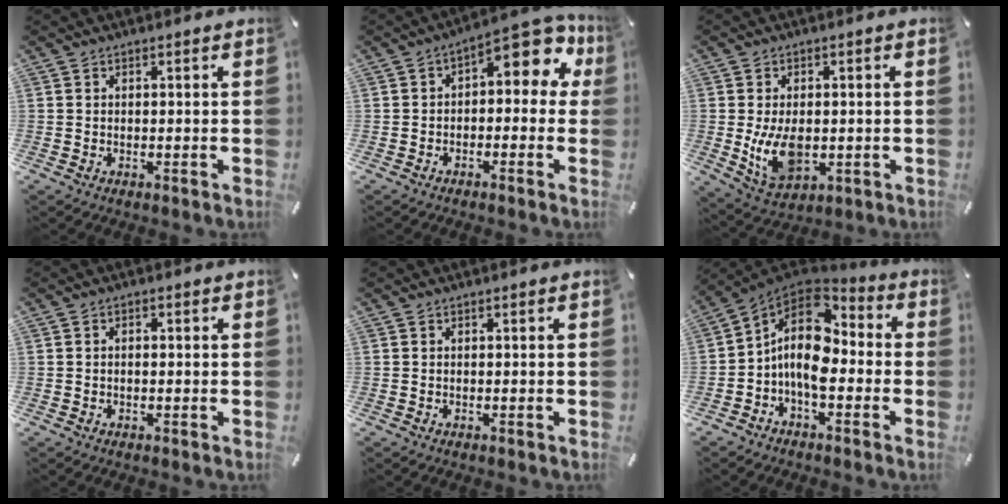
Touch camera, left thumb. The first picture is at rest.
{"total": 8.5, "force": [3.3, 4.4, 6.6], "torque": [-0.084, -0.031, 0.052]}
{"total": 9.2, "force": [-0.8, 5.7, 7.2], "torque": [-0.161, -0.008, -0.014]}
{"total": 0.9, "force": [-0.2, 0.5, 0.7], "torque": [-0.013, 0.001, -0.004]}
{"total": 0.0}
{"total": 13.5, "force": [-1.5, 8.5, 10.4], "torque": [-0.208, 0.005, -0.030]}